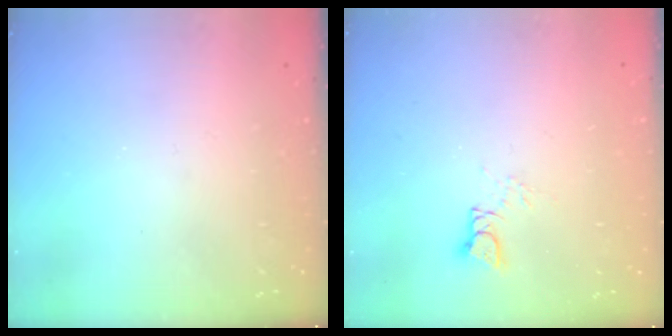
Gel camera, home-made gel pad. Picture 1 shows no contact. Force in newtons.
{"total": 3.3, "press": 3.2, "slide": 0.4}